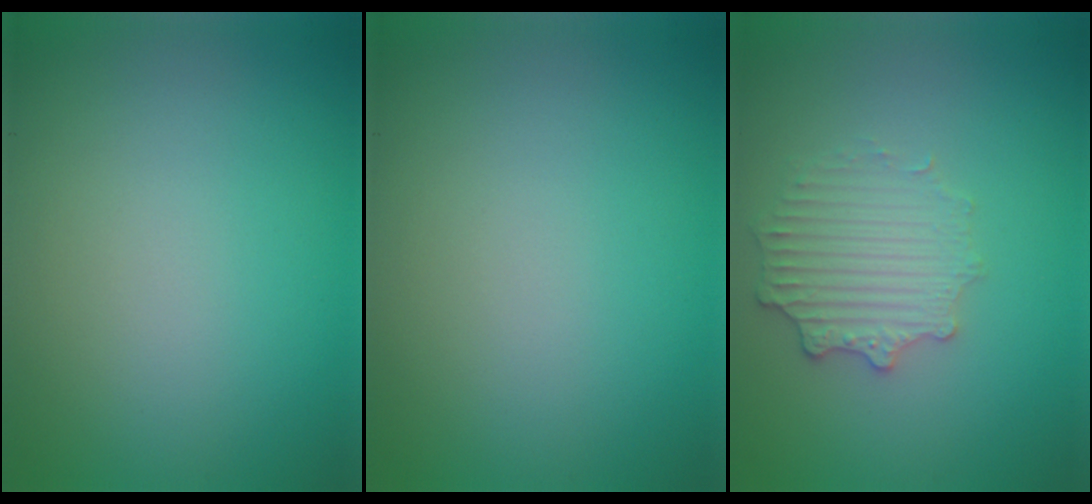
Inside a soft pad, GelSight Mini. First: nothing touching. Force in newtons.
{"total": 0.0}
{"total": 2.6, "press": 2.5, "slide": 0.9}